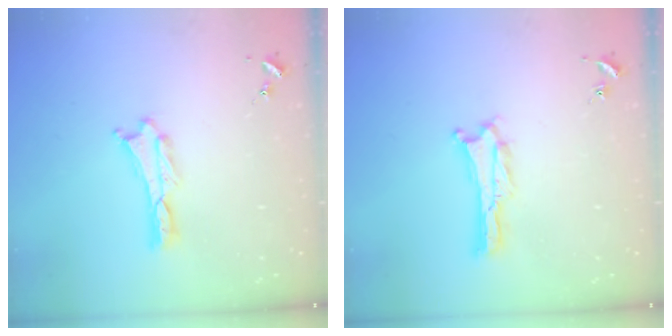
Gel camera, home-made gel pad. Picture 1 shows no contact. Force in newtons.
{"total": 0.0}